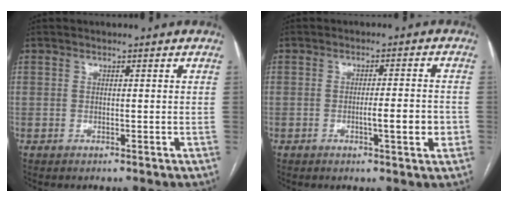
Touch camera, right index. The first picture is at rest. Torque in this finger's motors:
{"motor_torque": [1.08, -0.27, 0.37, 0.08]}